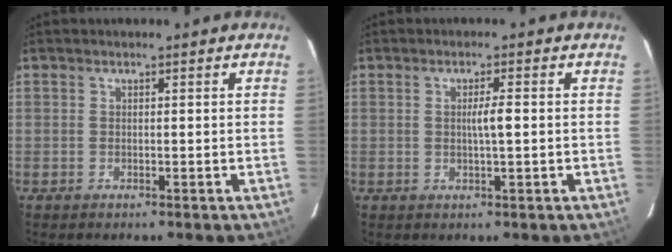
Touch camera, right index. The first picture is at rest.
{"total": 2.3, "force": [0.0, -0.1, 2.3], "torque": [-0.042, 0.000, 0.000]}